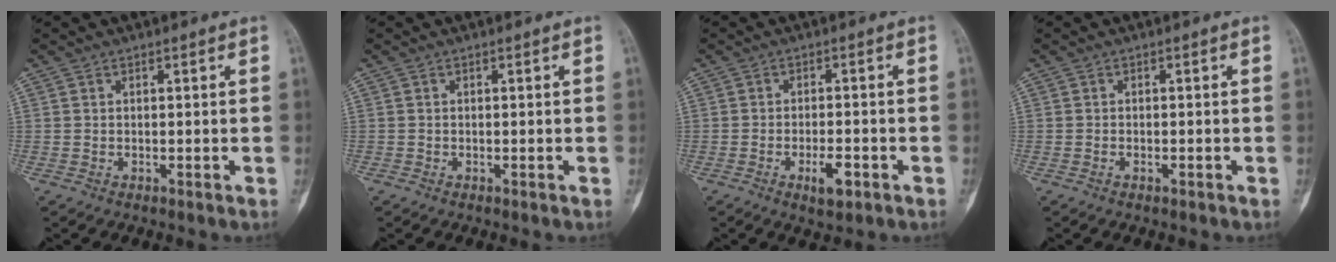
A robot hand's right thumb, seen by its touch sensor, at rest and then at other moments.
{"total": 0.0}
{"total": 4.4, "force": [-2.0, 1.8, 3.5], "torque": [-0.054, 0.005, -0.028]}
{"total": 0.6, "force": [-0.3, 0.3, 0.5], "torque": [-0.012, 0.006, -0.005]}